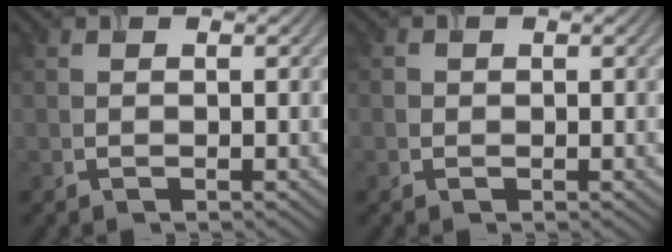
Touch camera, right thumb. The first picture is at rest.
{"total": 0.7, "force": [-0.1, 0.7, 0.1], "torque": [-0.001, -0.004, -0.004]}